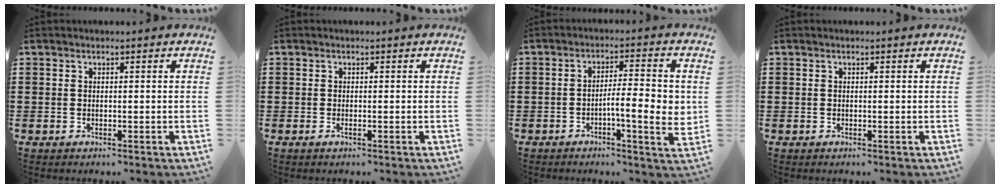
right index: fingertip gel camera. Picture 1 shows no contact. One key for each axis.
{"total": 0.5, "fx": -0.2, "fy": 0.0, "fz": 0.5, "tx": -0.009, "ty": -0.004, "tz": -0.003}
{"total": 7.8, "fx": -1.2, "fy": 1.8, "fz": 7.5, "tx": -0.110, "ty": -0.003, "tz": -0.023}
{"total": 0.0}